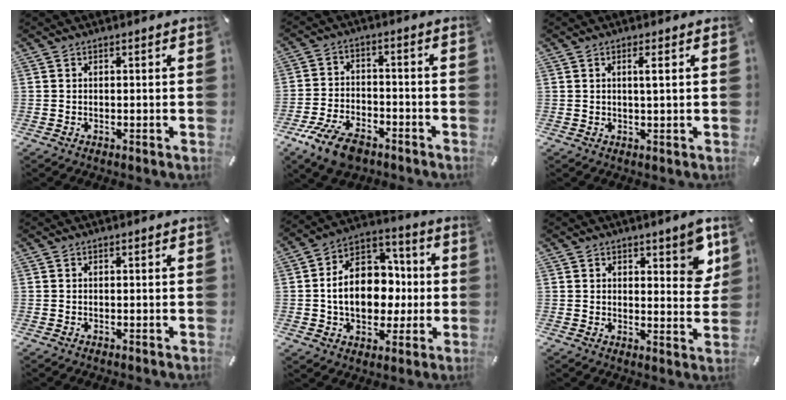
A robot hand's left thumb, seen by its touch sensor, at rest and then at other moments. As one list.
[{"total": 10.0, "force": [-6.6, 5.2, 5.4], "torque": [-0.110, 0.034, -0.122]}, {"total": 2.7, "force": [0.7, 0.1, 2.6], "torque": [-0.052, -0.001, 0.009]}, {"total": 0.0}, {"total": 15.6, "force": [-1.5, 11.9, 10.0], "torque": [-0.173, 0.011, -0.025]}, {"total": 7.0, "force": [4.1, 3.4, 4.4], "torque": [-0.039, -0.026, 0.067]}]